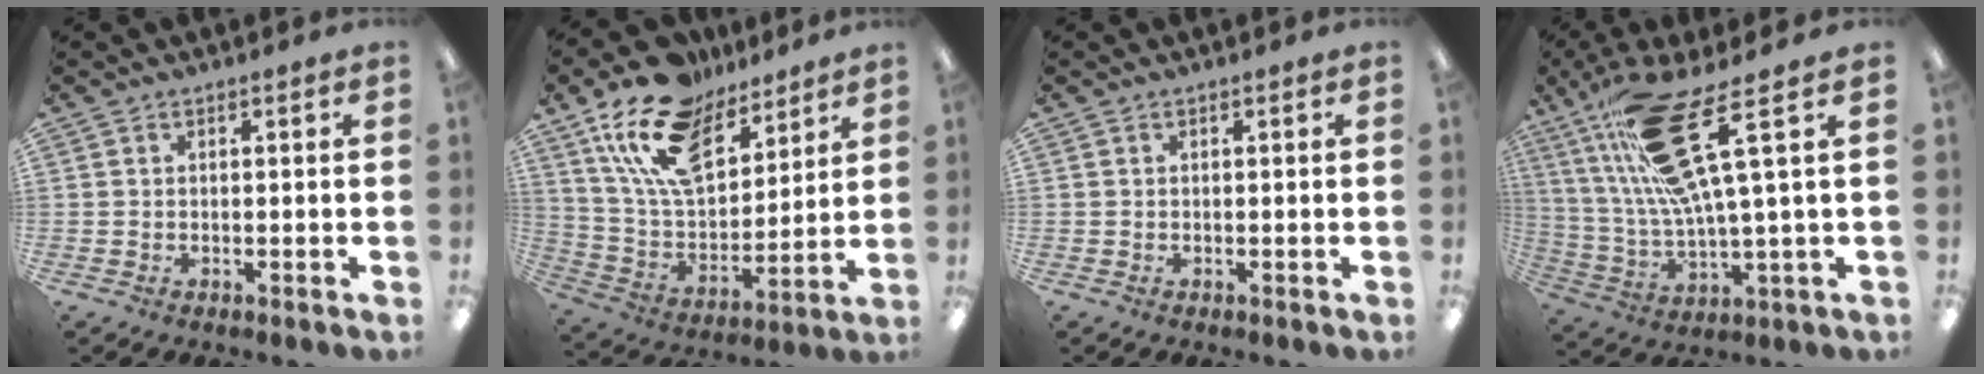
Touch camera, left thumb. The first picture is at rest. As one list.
[{"total": 19.7, "force": [13.1, 10.3, 10.4], "torque": [-0.199, -0.062, 0.241]}, {"total": 0.0}, {"total": 20.9, "force": [9.8, 4.6, 17.8], "torque": [-0.351, -0.028, 0.157]}]